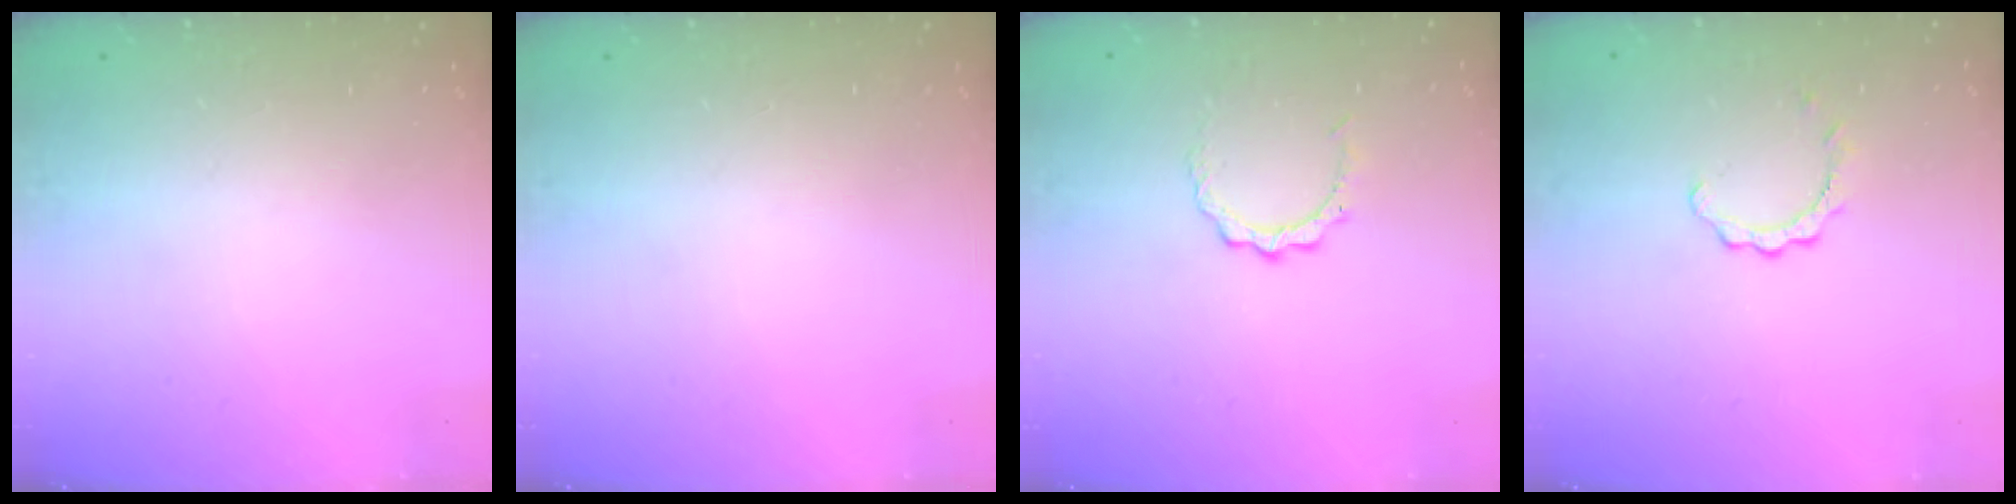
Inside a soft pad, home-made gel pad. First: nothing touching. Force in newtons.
{"total": 0.0}
{"total": 3.7, "press": 3.7, "slide": 0.3}
{"total": 2.0, "press": 2.0, "slide": 0.2}